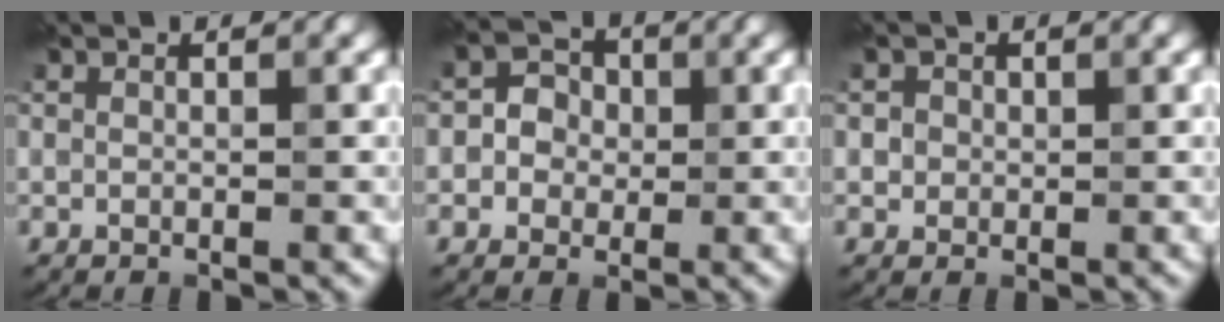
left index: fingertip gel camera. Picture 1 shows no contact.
{"total": 2.4, "force": [-0.2, 2.3, 0.9], "torque": [0.001, 0.006, -0.013]}
{"total": 1.8, "force": [0.5, 1.6, 0.6], "torque": [0.001, 0.009, -0.003]}